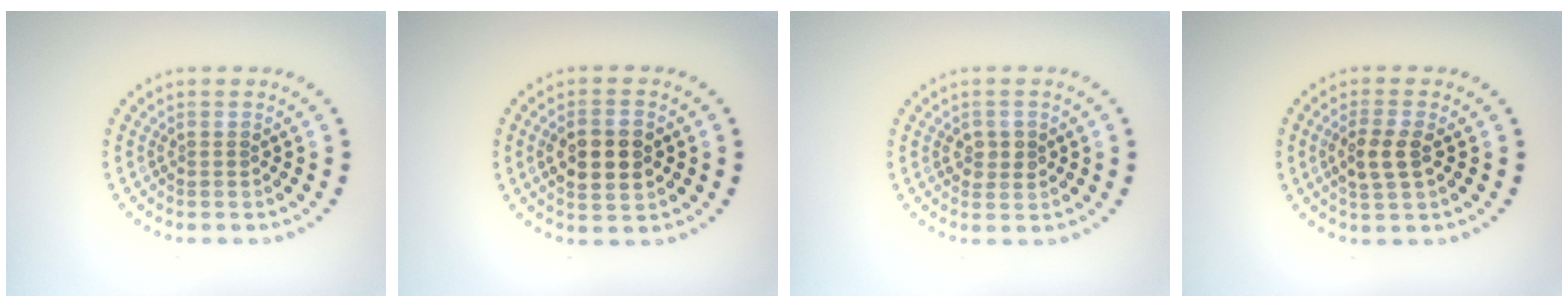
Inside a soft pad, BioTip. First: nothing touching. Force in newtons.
{"total": 4.6, "press": 4.6, "slide": 0.3}
{"total": 1.8, "press": 1.8, "slide": 0.1}
{"total": 2.9, "press": 2.8, "slide": 0.9}